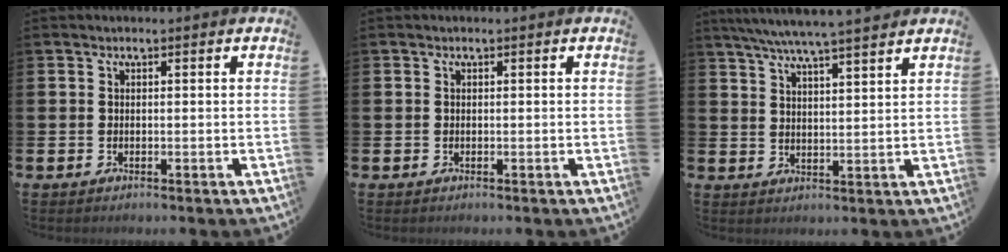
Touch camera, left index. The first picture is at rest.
{"total": 0.0}
{"total": 6.5, "force": [6.1, -0.3, 2.4], "torque": [-0.060, -0.027, 0.107]}